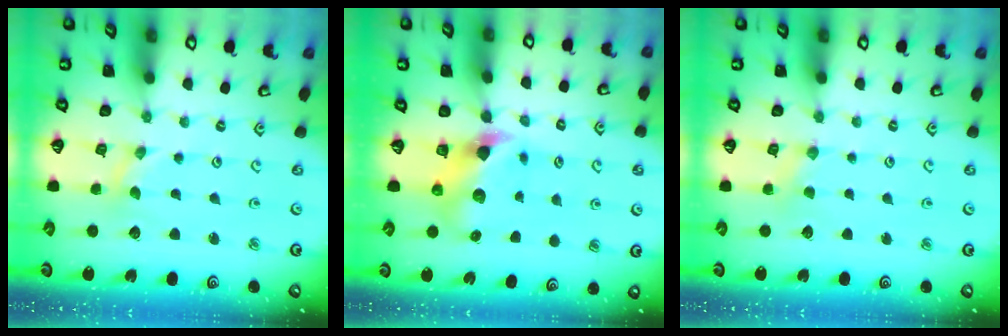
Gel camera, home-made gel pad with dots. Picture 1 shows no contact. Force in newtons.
{"total": 8.4, "press": 8.3, "slide": 1.1}
{"total": 2.0, "press": 2.0, "slide": 0.4}